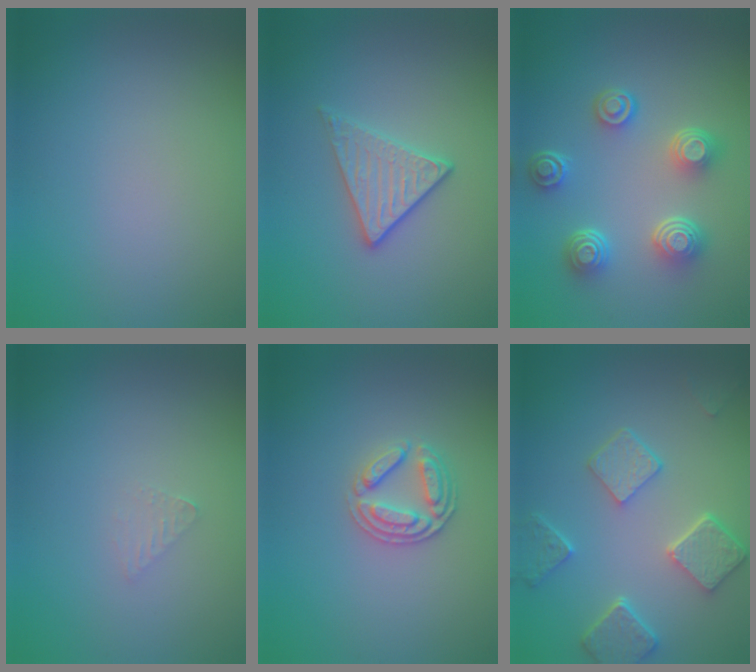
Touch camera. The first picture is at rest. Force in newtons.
{"total": 2.3, "press": 2.0, "slide": 1.0}
{"total": 5.0, "press": 3.7, "slide": 3.3}
{"total": 0.8, "press": 0.8, "slide": 0.1}
{"total": 2.6, "press": 2.5, "slide": 0.6}
{"total": 5.0, "press": 3.9, "slide": 3.0}